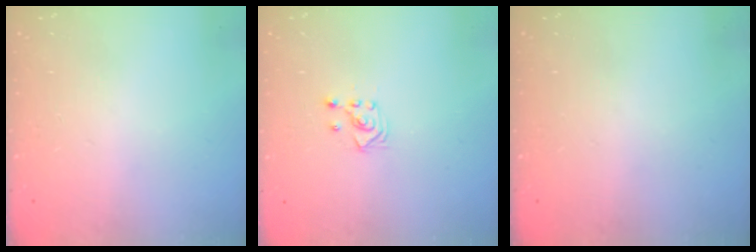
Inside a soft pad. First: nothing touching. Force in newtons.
{"total": 2.9, "press": 2.9, "slide": 0.3}
{"total": 0.0}